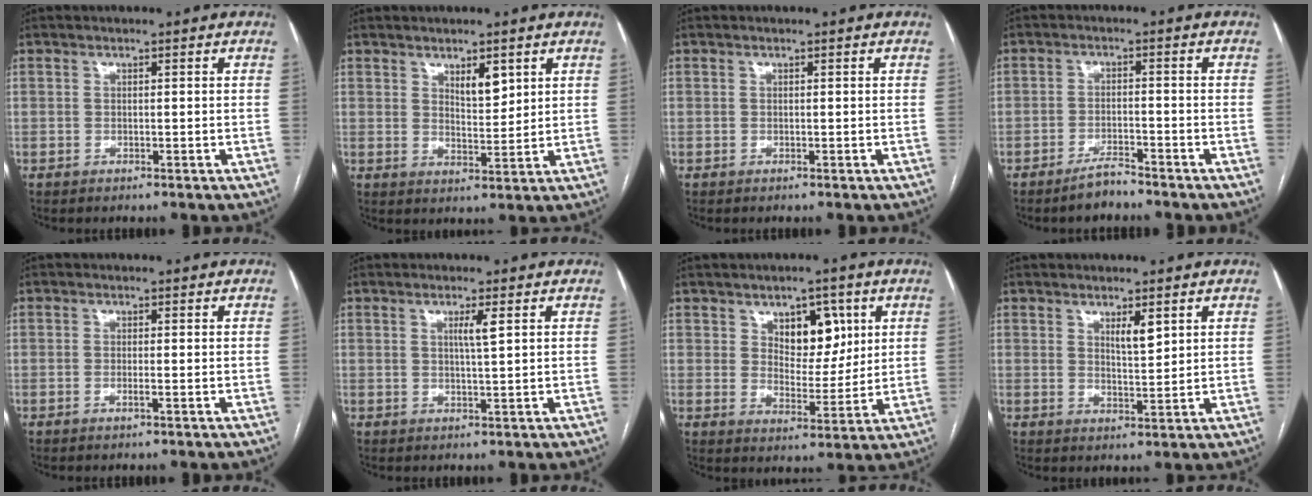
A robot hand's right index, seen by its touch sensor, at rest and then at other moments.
{"total": 4.1, "force": [2.3, 1.5, 3.1], "torque": [-0.052, -0.004, 0.041]}
{"total": 0.0}
{"total": 3.5, "force": [-3.1, 0.7, 1.4], "torque": [-0.026, -0.002, -0.055]}
{"total": 1.0, "force": [-0.4, -0.1, 0.9], "torque": [-0.020, -0.001, -0.007]}
{"total": 2.4, "force": [0.9, -0.3, 2.3], "torque": [-0.043, -0.002, 0.015]}
{"total": 7.9, "force": [3.5, 4.6, 5.4], "torque": [-0.073, 0.007, 0.060]}
{"total": 3.2, "force": [1.7, 0.7, 2.6], "torque": [-0.046, -0.005, 0.032]}